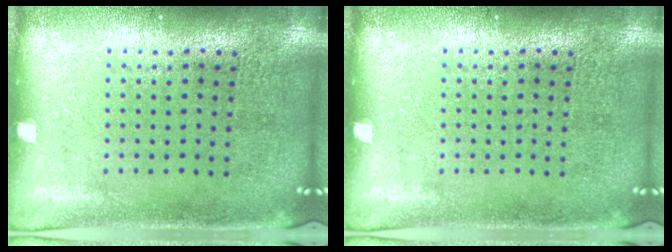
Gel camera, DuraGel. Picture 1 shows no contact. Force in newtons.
{"total": 0.0}